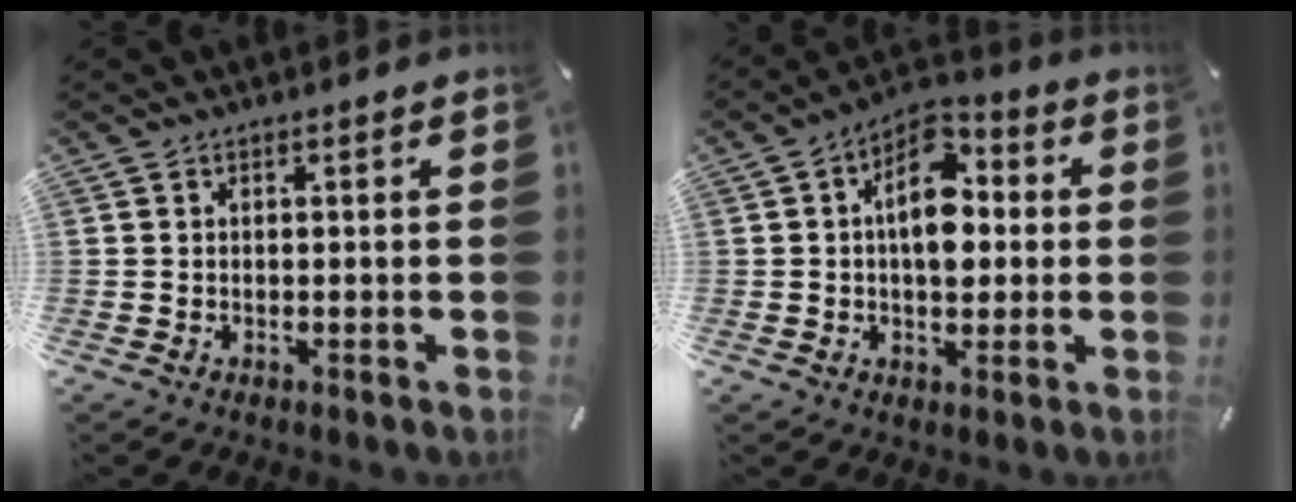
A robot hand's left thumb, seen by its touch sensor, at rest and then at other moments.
{"total": 11.7, "force": [1.3, 7.6, 8.7], "torque": [-0.122, -0.006, 0.022]}